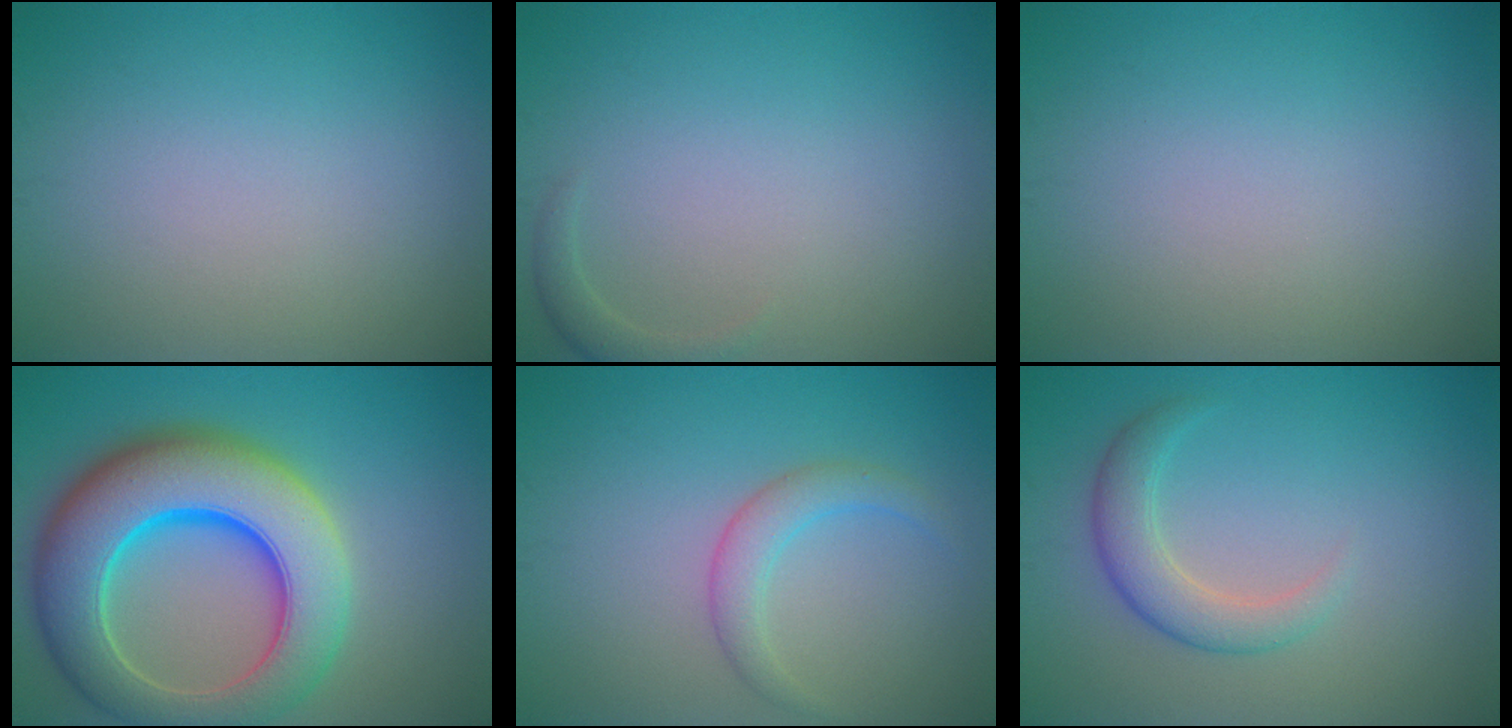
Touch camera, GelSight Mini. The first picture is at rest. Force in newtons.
{"total": 1.2, "press": 1.2, "slide": 0.2}
{"total": 0.0}
{"total": 12.3, "press": 12.3, "slide": 0.2}
{"total": 2.4, "press": 2.4, "slide": 0.1}
{"total": 3.1, "press": 3.1, "slide": 0.1}